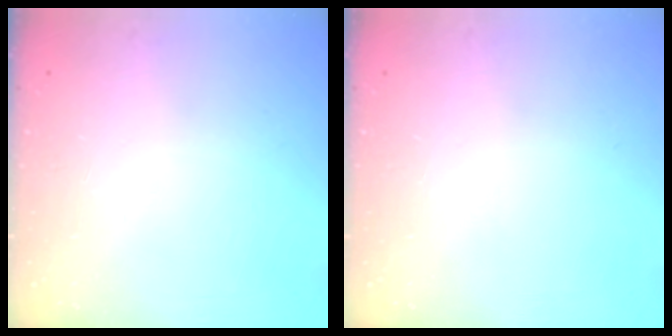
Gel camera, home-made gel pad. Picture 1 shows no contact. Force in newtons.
{"total": 0.0}